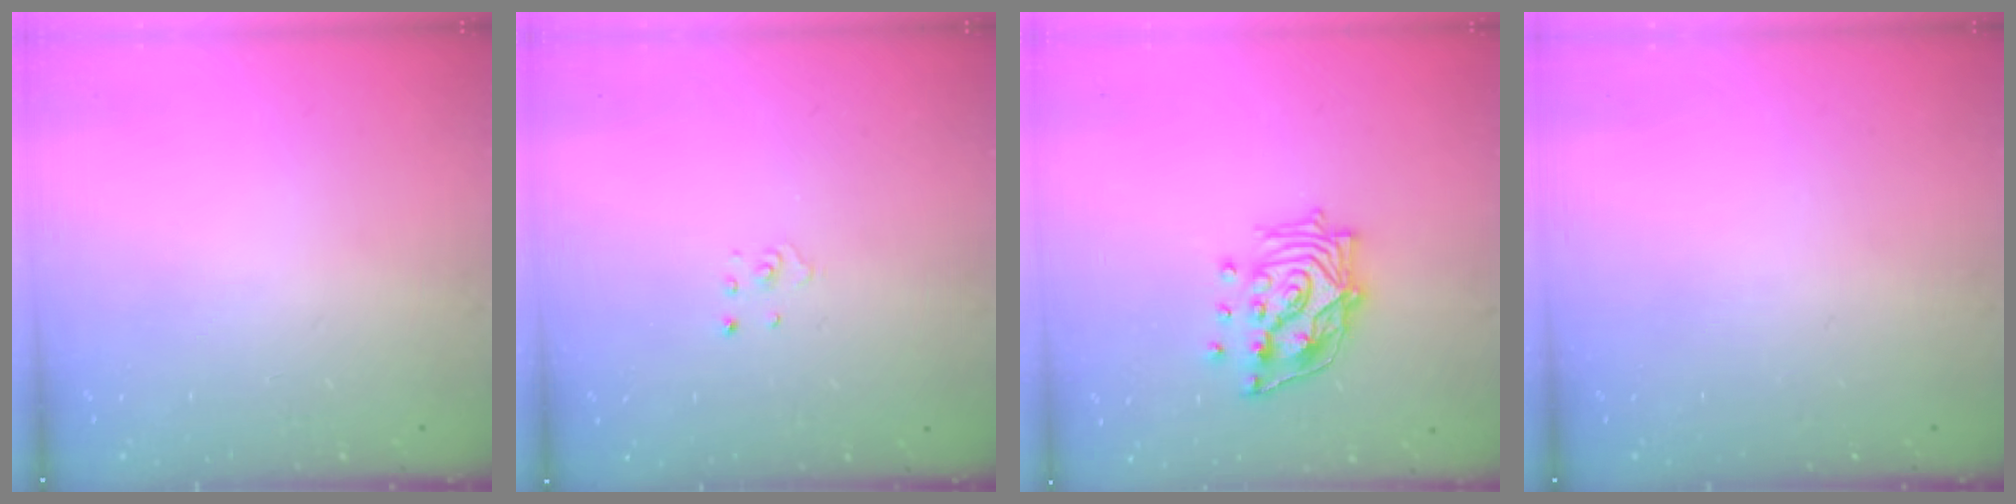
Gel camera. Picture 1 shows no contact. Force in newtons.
{"total": 1.1, "press": 1.1, "slide": 0.1}
{"total": 14.5, "press": 14.4, "slide": 1.6}
{"total": 0.0}